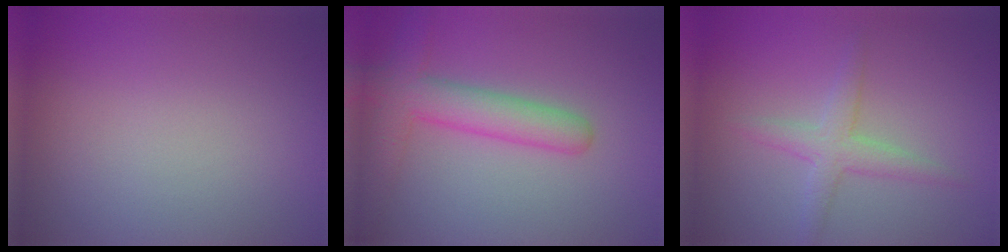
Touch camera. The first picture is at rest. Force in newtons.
{"total": 4.9, "press": 4.9, "slide": 0.1}
{"total": 2.5, "press": 2.5, "slide": 0.1}